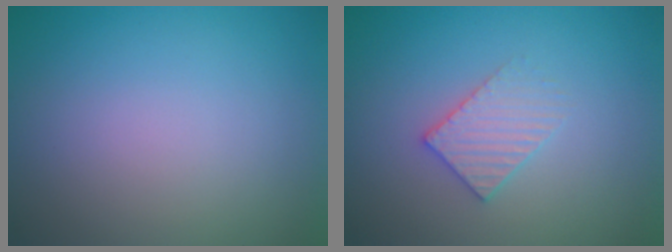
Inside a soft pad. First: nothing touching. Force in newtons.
{"total": 2.3, "press": 2.2, "slide": 0.3}